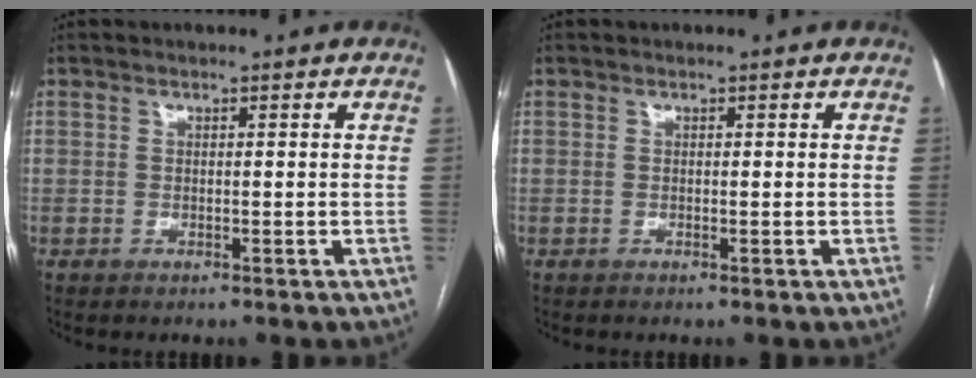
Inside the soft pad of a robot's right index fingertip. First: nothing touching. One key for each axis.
{"total": 0.0}